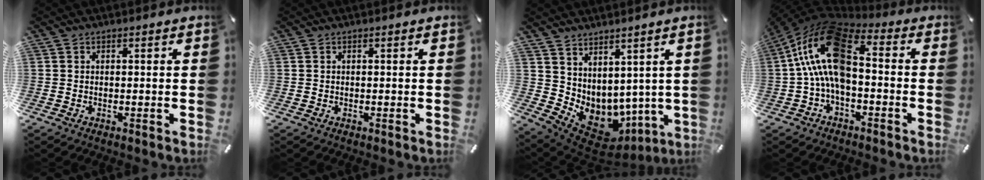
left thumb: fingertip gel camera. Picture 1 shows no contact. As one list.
[{"total": 0.0}, {"total": 6.0, "force": [0.6, 6.0, 0.7], "torque": [-0.019, -0.050, 0.029]}, {"total": 17.6, "force": [0.5, 10.2, 14.4], "torque": [-0.304, 0.007, 0.005]}]